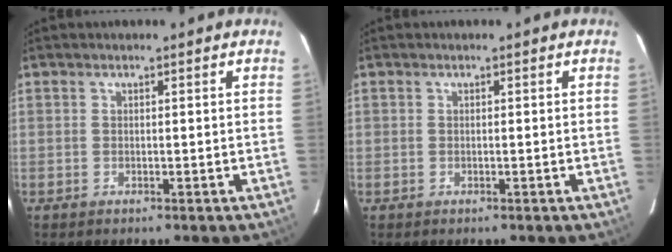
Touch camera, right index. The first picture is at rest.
{"total": 0.0}